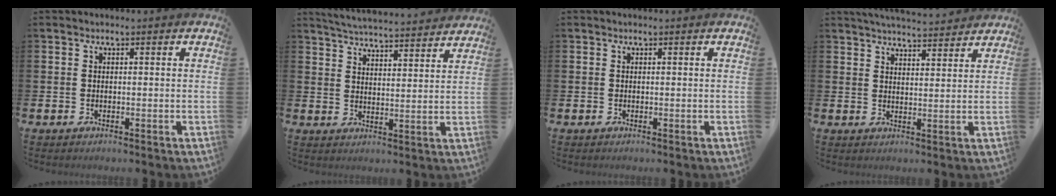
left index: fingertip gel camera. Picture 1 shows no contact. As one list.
[{"total": 5.3, "force": [5.2, -0.1, 0.6], "torque": [-0.031, -0.037, 0.092]}, {"total": 0.0}, {"total": 4.5, "force": [4.5, 0.0, 0.4], "torque": [-0.014, -0.026, 0.081]}]